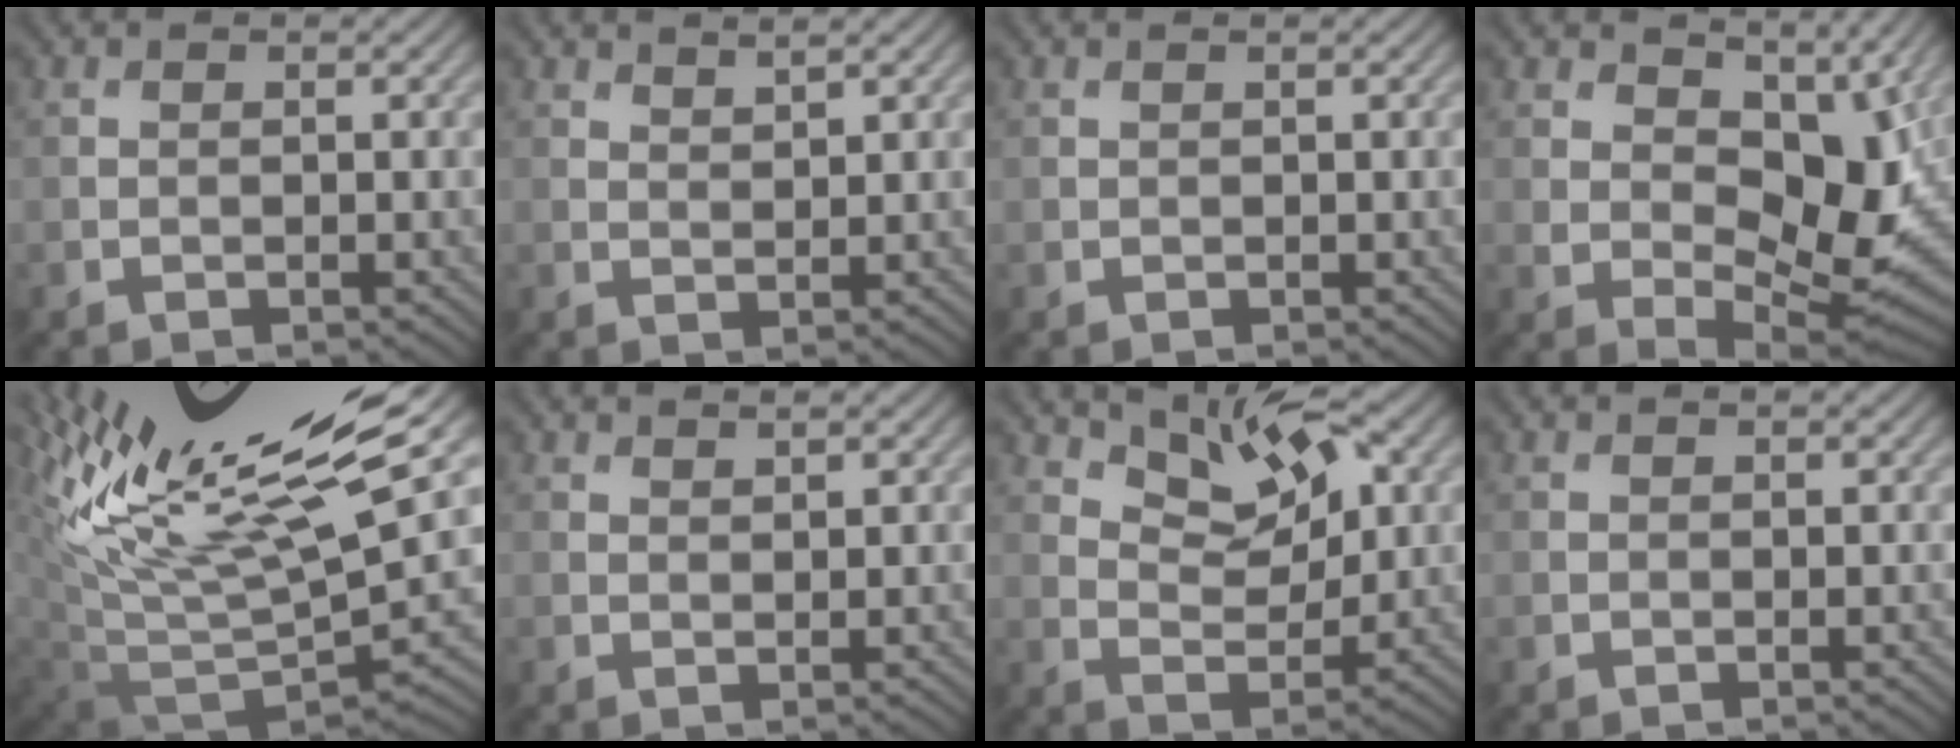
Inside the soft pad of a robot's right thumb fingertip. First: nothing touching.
{"total": 1.4, "force": [1.3, 0.1, 0.5], "torque": [-0.014, -0.003, 0.026]}
{"total": 0.0}
{"total": 10.8, "force": [2.9, 6.7, 8.0], "torque": [-0.134, -0.016, 0.052]}
{"total": 16.7, "force": [9.8, 4.8, 12.7], "torque": [-0.254, 0.015, 0.175]}
{"total": 0.7, "force": [0.6, 0.0, 0.2], "torque": [-0.002, -0.004, 0.015]}
{"total": 7.0, "force": [4.1, 3.3, 4.6], "torque": [-0.072, -0.013, 0.070]}
{"total": 0.0}